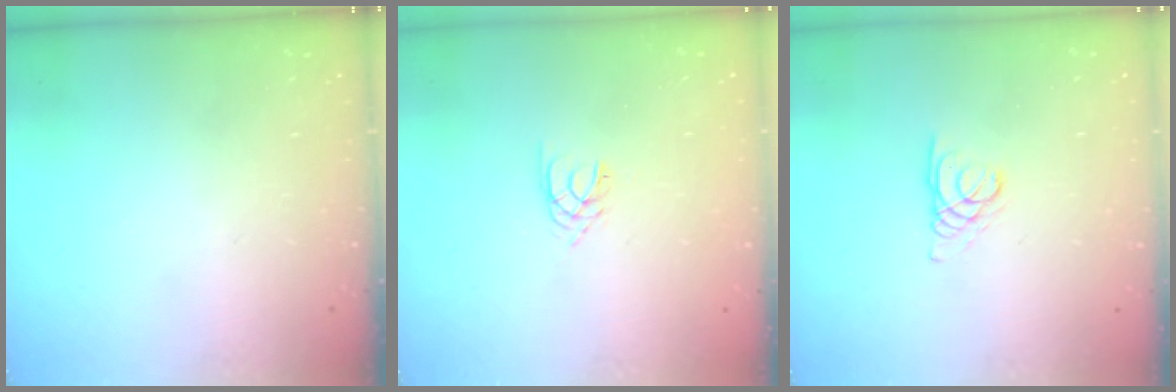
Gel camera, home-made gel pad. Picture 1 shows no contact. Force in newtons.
{"total": 2.1, "press": 2.1, "slide": 0.3}
{"total": 1.7, "press": 1.7, "slide": 0.2}